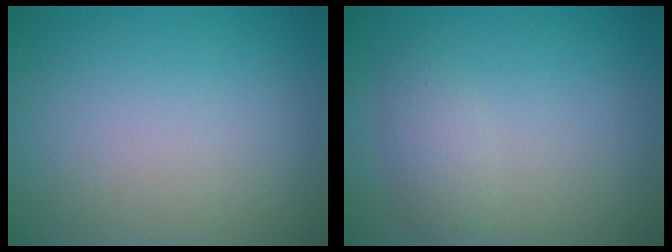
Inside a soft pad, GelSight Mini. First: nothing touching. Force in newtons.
{"total": 1.9, "press": 1.9, "slide": 0.1}